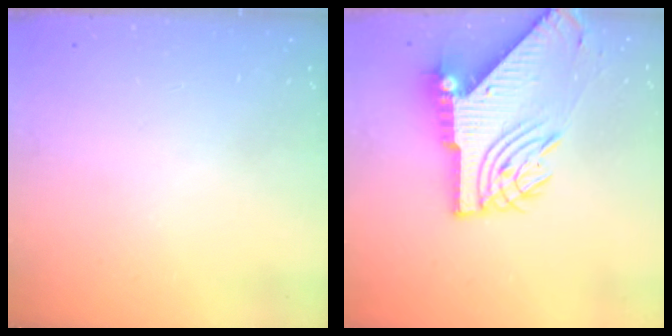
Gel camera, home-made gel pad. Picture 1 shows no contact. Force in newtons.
{"total": 13.2, "press": 13.1, "slide": 1.6}